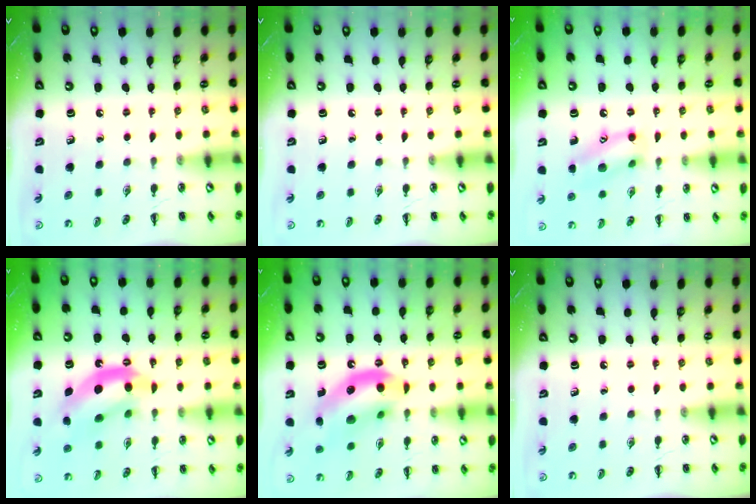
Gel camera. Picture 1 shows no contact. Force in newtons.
{"total": 0.0}
{"total": 12.7, "press": 12.6, "slide": 1.4}
{"total": 11.9, "press": 11.5, "slide": 3.0}
{"total": 14.7, "press": 14.2, "slide": 3.6}
{"total": 0.0}